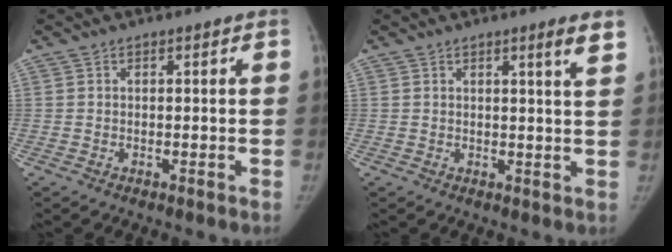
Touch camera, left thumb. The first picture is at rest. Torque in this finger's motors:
{"motor_torque": [-0.34, -0.01, 0.38, 0.05, -0.02]}